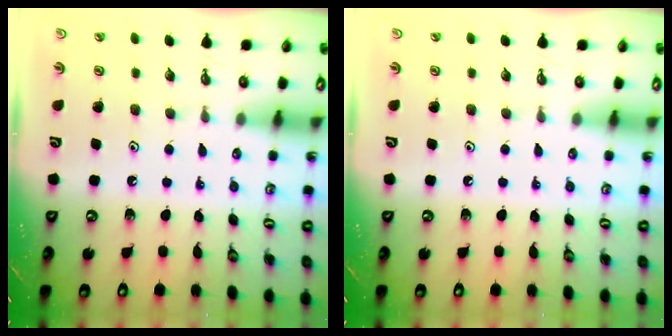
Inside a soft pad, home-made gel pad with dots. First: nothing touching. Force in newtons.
{"total": 0.0}